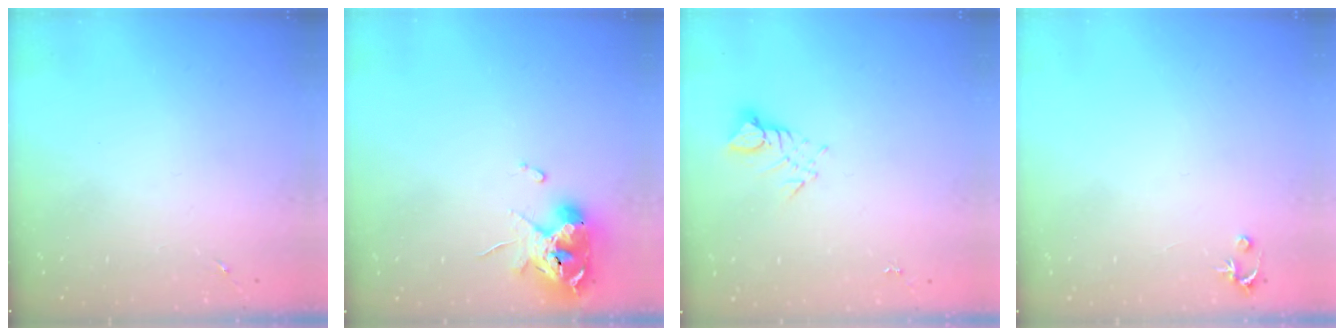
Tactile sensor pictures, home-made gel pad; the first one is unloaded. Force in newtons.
{"total": 14.0, "press": 13.9, "slide": 1.7}
{"total": 3.5, "press": 3.5, "slide": 0.3}
{"total": 2.5, "press": 2.5, "slide": 0.2}